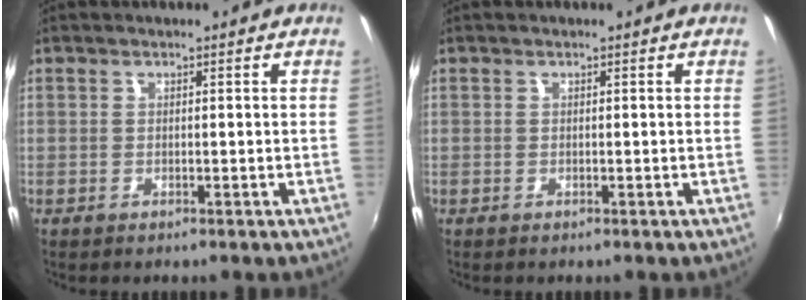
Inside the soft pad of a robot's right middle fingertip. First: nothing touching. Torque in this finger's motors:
{"motor_torque": [-0.01, -0.01, -0.01, -0.01]}